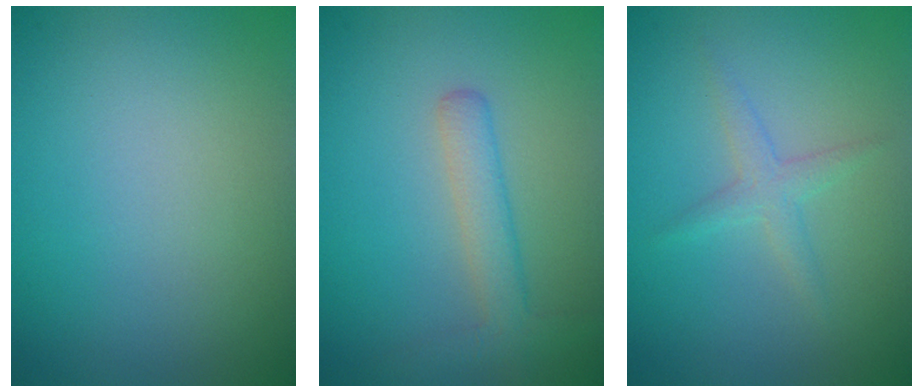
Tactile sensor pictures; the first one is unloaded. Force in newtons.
{"total": 2.3, "press": 2.3, "slide": 0.1}
{"total": 1.7, "press": 1.6, "slide": 0.1}